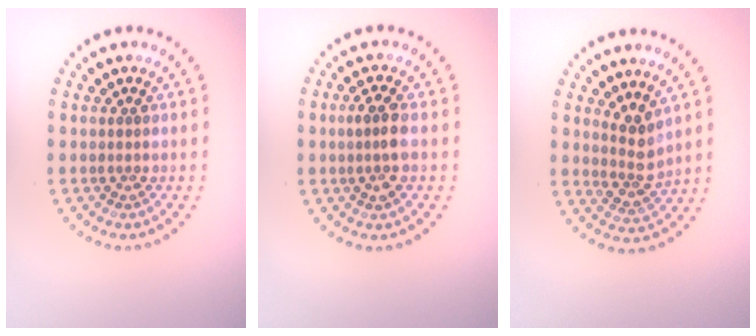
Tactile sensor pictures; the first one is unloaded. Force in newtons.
{"total": 2.4, "press": 2.3, "slide": 0.7}
{"total": 2.7, "press": 2.1, "slide": 1.7}